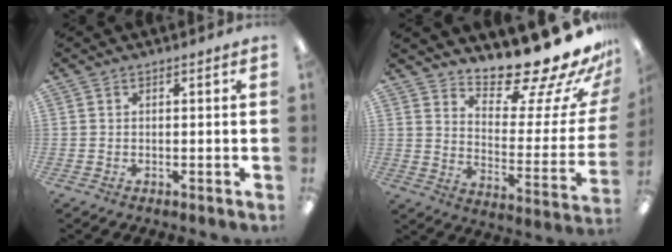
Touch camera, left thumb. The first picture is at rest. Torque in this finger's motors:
{"motor_torque": [0.31, 0.25, 1.39, -1.38, 0.03]}